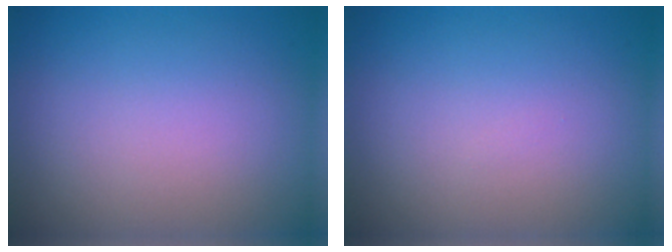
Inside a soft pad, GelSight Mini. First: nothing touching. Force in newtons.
{"total": 0.0}